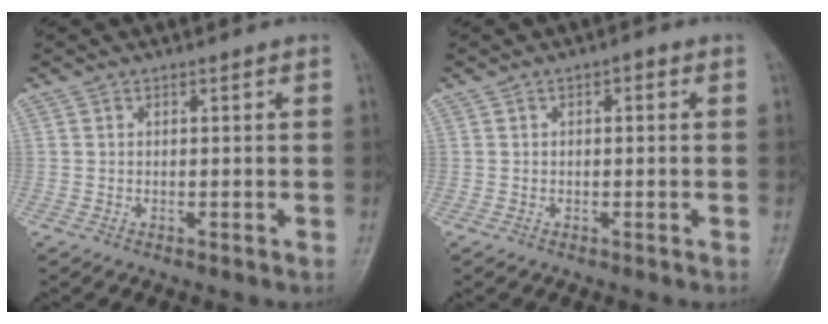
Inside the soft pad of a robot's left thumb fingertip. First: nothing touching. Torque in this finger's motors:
{"motor_torque": [-0.08, 0.02, -0.13, -0.03, -0.05]}